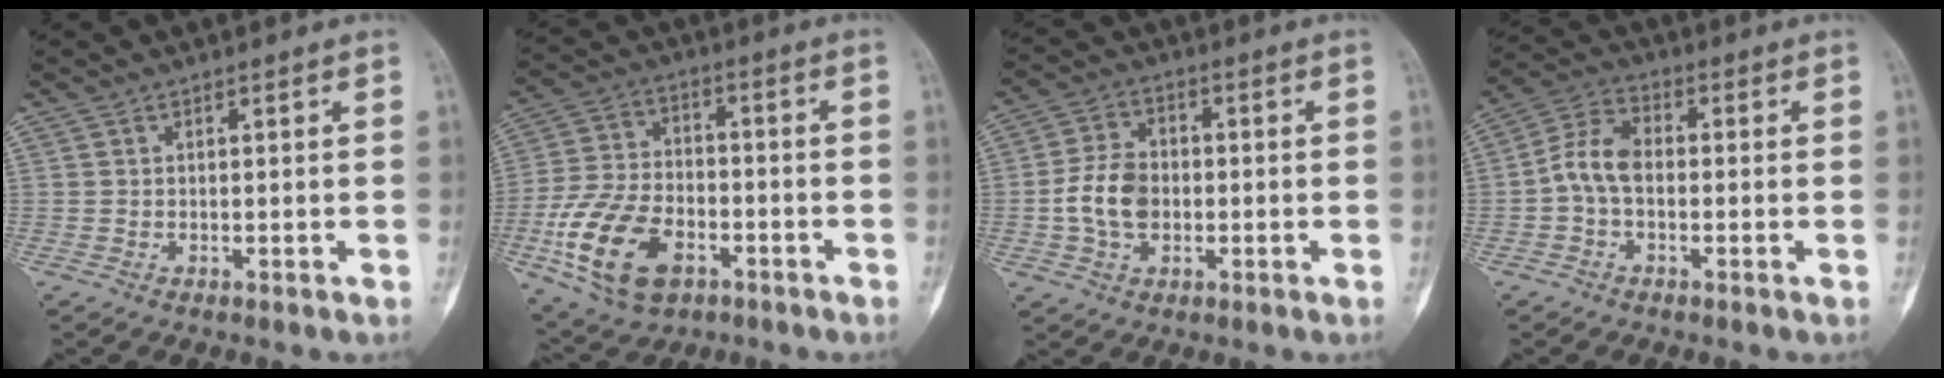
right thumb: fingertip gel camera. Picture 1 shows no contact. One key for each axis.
{"total": 17.0, "fx": -6.6, "fy": 10.4, "fz": 11.8, "tx": -0.219, "ty": 0.022, "tz": -0.116}
{"total": 8.8, "fx": -1.2, "fy": 6.3, "fz": 6.0, "tx": -0.094, "ty": 0.015, "tz": -0.028}
{"total": 7.2, "fx": -1.0, "fy": 4.6, "fz": 5.5, "tx": -0.102, "ty": 0.025, "tz": -0.031}